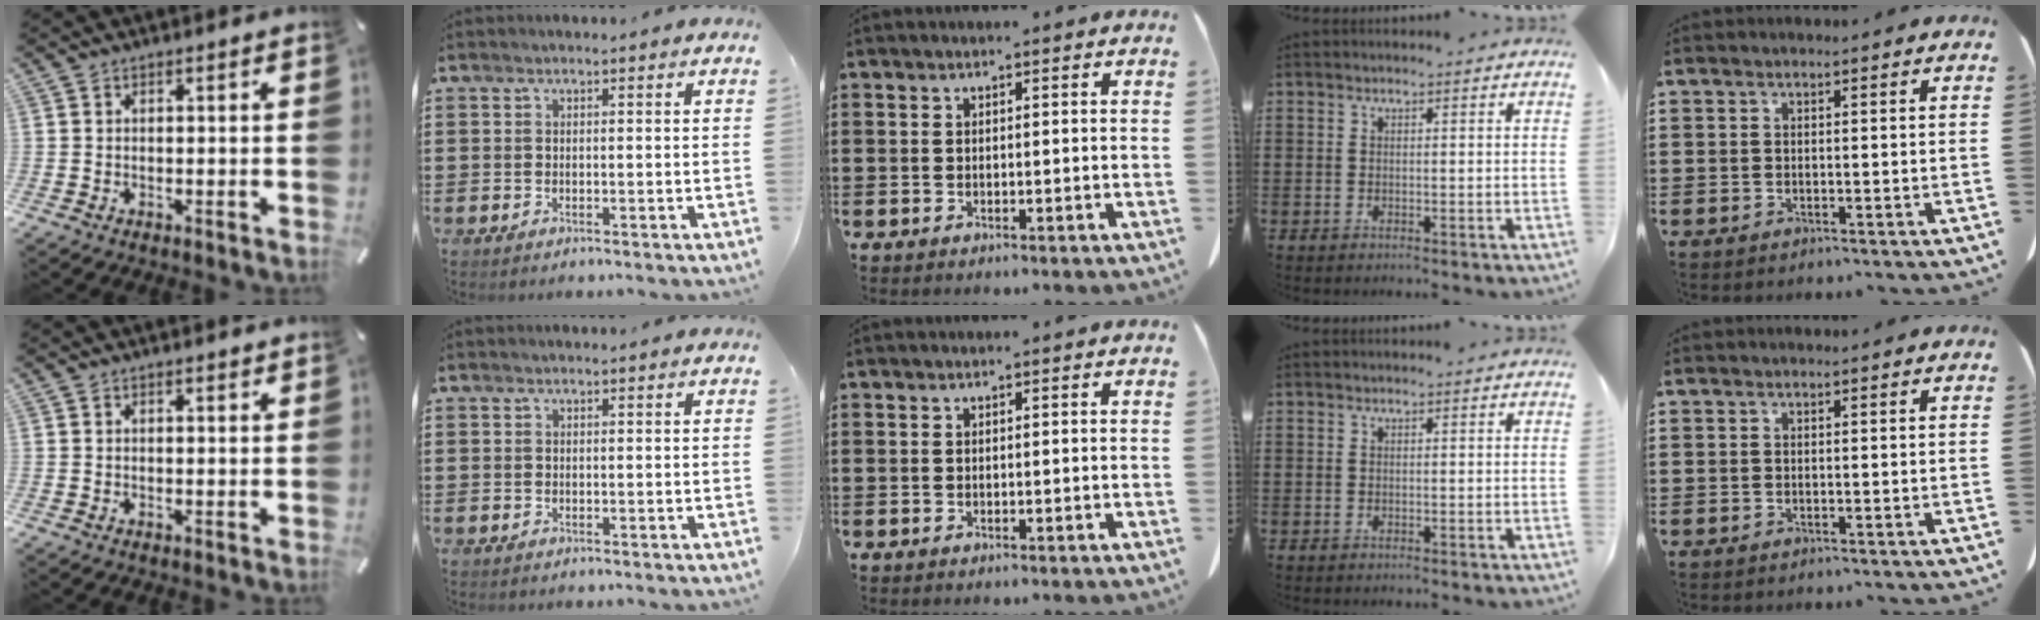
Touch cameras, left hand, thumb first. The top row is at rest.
{"thumb": {"total": 0.7, "force": [0.5, 0.2, 0.5], "torque": [-0.011, 0.000, 0.009]}}